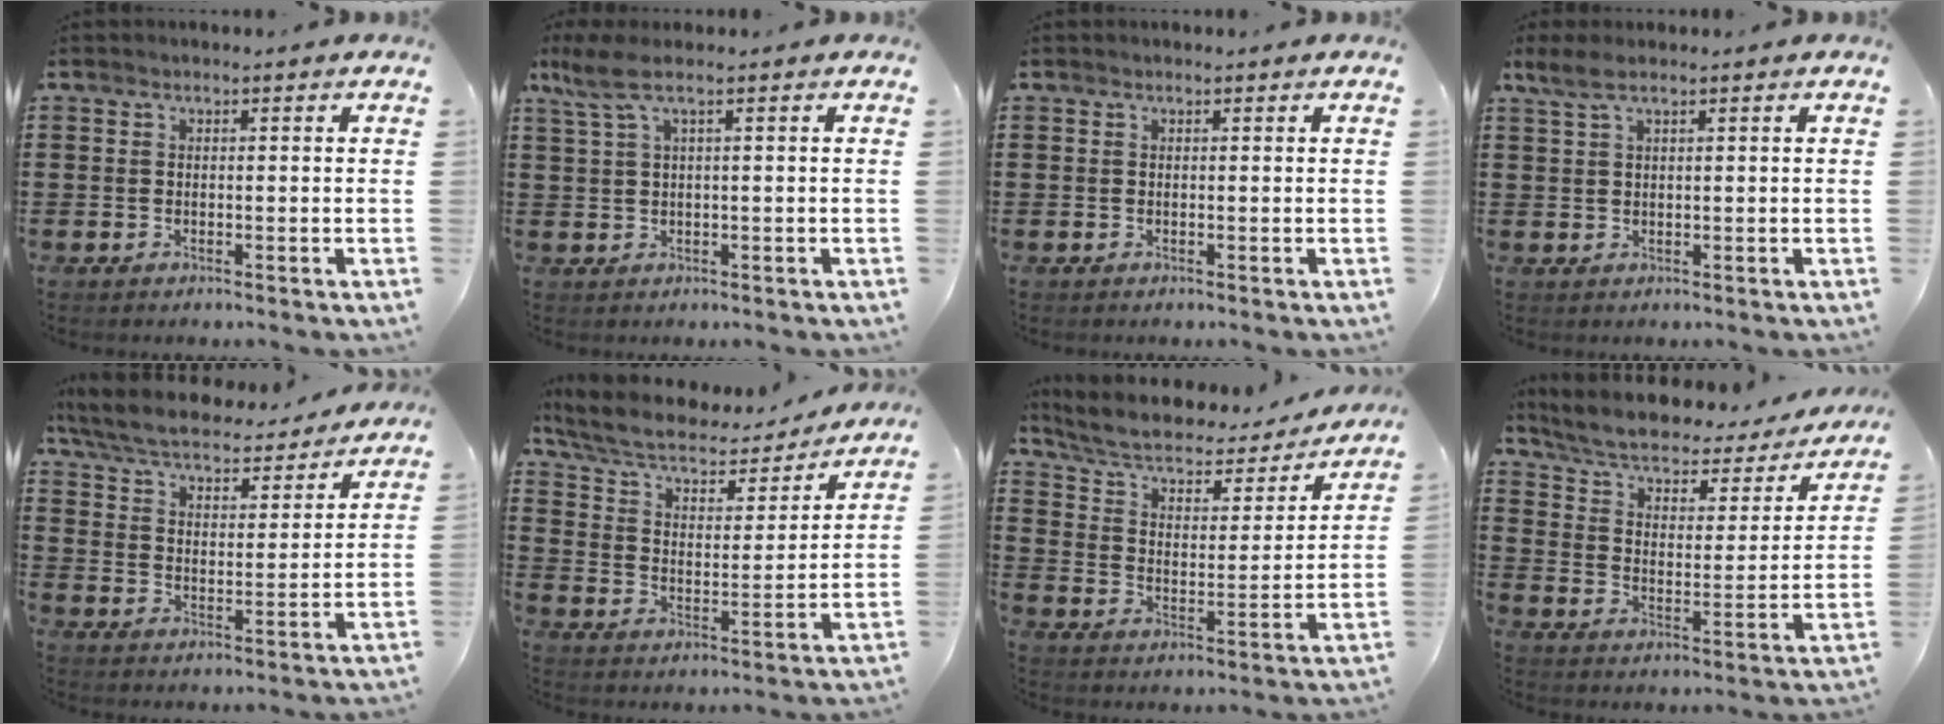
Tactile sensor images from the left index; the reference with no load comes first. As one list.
[{"total": 3.6, "force": [1.2, 0.4, 3.4], "torque": [-0.091, -0.008, 0.012]}, {"total": 0.0}, {"total": 2.5, "force": [1.4, 0.6, 2.0], "torque": [-0.050, 0.001, 0.023]}, {"total": 5.8, "force": [5.5, 0.6, 2.0], "torque": [-0.065, -0.037, 0.090]}, {"total": 6.5, "force": [5.3, 2.2, 3.0], "torque": [-0.083, -0.032, 0.089]}, {"total": 5.3, "force": [4.1, 2.1, 2.7], "torque": [-0.073, -0.025, 0.064]}, {"total": 4.8, "force": [3.5, 1.9, 2.7], "torque": [-0.070, -0.023, 0.053]}]